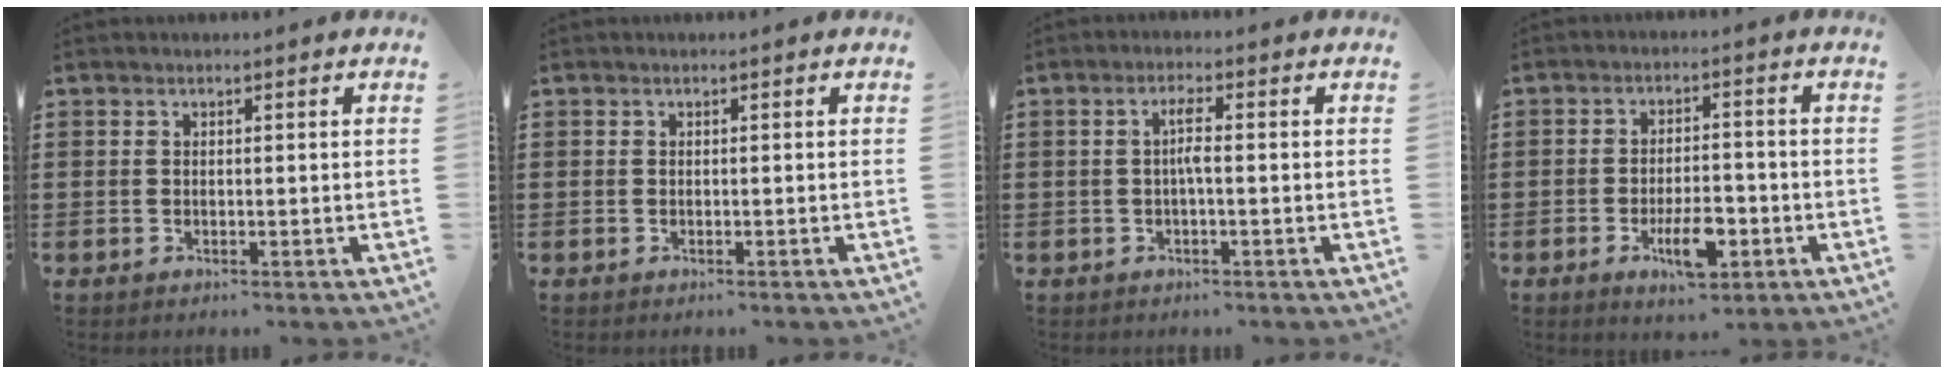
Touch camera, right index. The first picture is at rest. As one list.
[{"total": 0.0}, {"total": 2.8, "force": [-0.4, 0.3, 2.8], "torque": [-0.053, 0.001, -0.010]}, {"total": 6.8, "force": [-2.9, 2.7, 5.5], "torque": [-0.099, 0.004, -0.050]}]